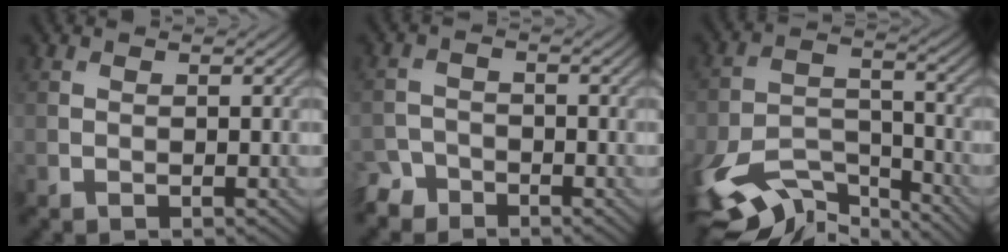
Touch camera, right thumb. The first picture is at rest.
{"total": 2.8, "force": [-2.5, 1.4, 0.1], "torque": [-0.002, 0.003, -0.056]}
{"total": 11.9, "force": [-8.7, 4.8, 6.5], "torque": [-0.138, -0.017, -0.163]}